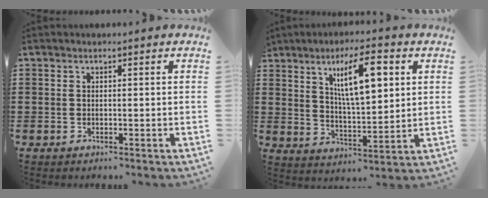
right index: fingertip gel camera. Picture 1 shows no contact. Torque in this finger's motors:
{"motor_torque": [1.08, 1.06, 1.05, 0.21]}